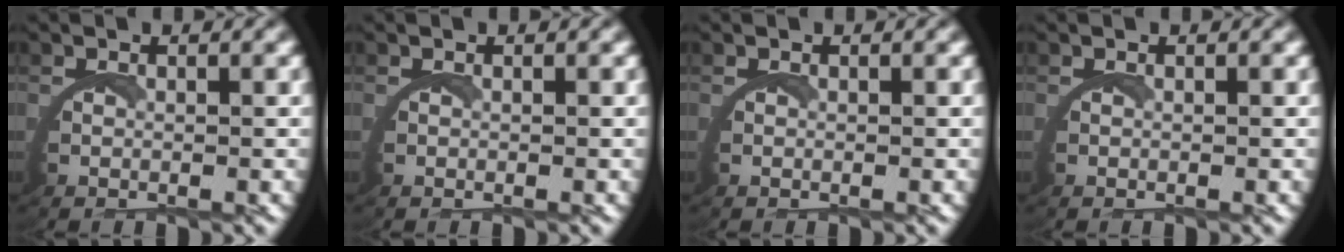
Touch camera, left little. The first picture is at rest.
{"total": 0.0}
{"total": 0.0}
{"total": 0.0}